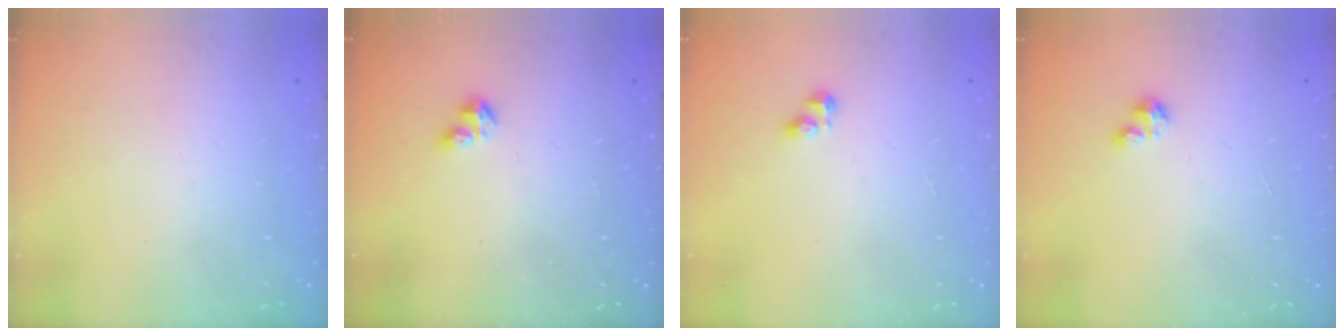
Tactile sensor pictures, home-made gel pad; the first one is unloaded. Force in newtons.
{"total": 1.6, "press": 1.6, "slide": 0.4}
{"total": 2.5, "press": 2.5, "slide": 0.3}
{"total": 0.9, "press": 0.9, "slide": 0.2}